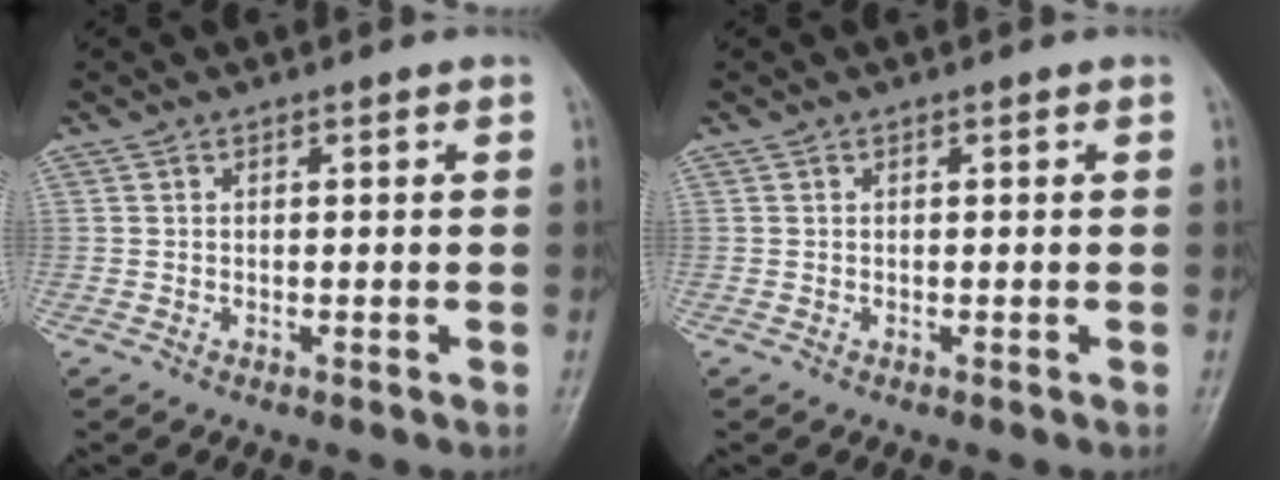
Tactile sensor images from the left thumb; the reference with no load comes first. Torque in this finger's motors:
{"motor_torque": [0.00, 0.00, -0.02, -0.06, 0.00]}